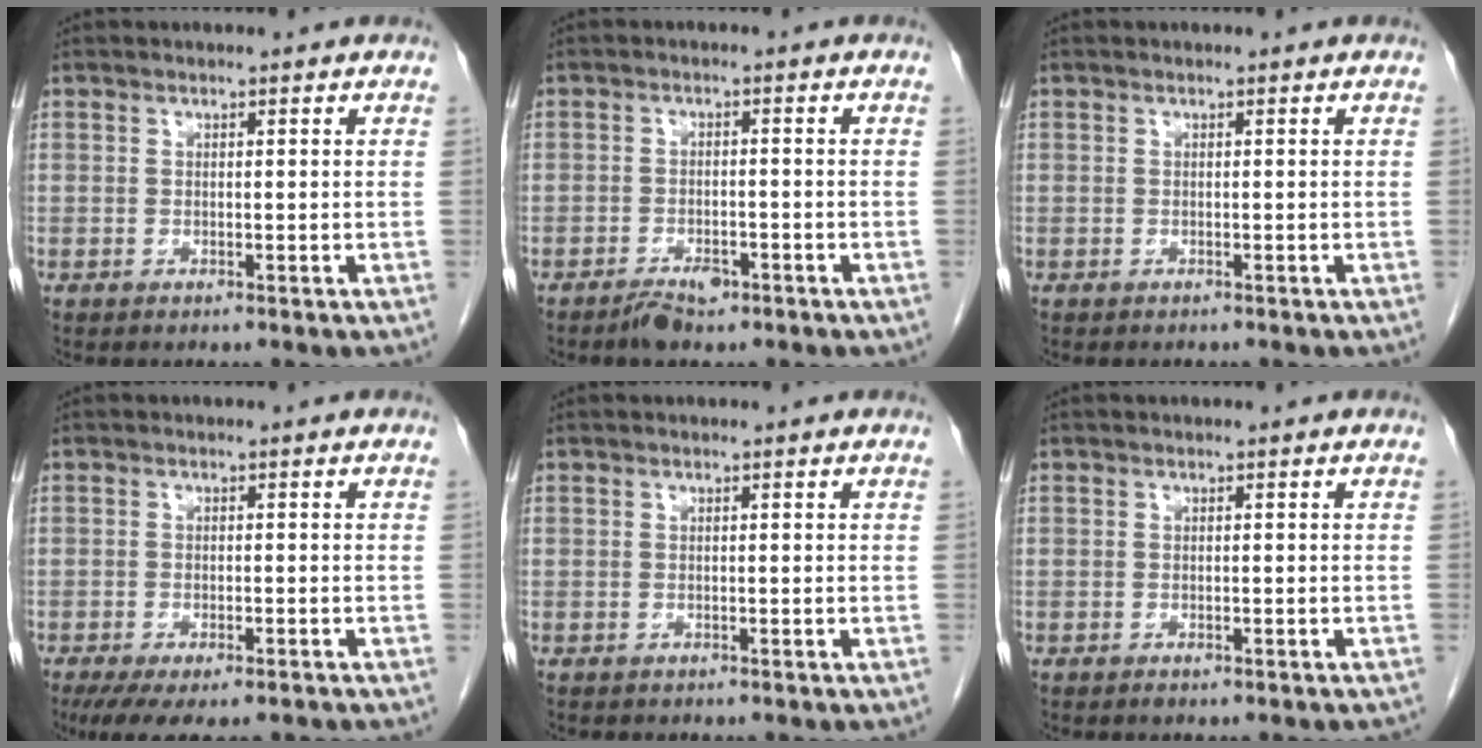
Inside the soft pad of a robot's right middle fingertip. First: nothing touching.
{"total": 3.4, "force": [-2.4, 1.5, 1.9], "torque": [-0.033, 0.001, -0.034]}
{"total": 0.8, "force": [-0.7, 0.4, 0.0], "torque": [-0.007, 0.001, -0.012]}
{"total": 9.6, "force": [-7.1, 3.0, 5.6], "torque": [-0.081, -0.012, -0.105]}
{"total": 0.5, "force": [-0.5, 0.3, 0.1], "torque": [-0.009, 0.000, -0.008]}
{"total": 1.3, "force": [-1.0, 0.4, 0.6], "torque": [-0.009, -0.001, -0.012]}